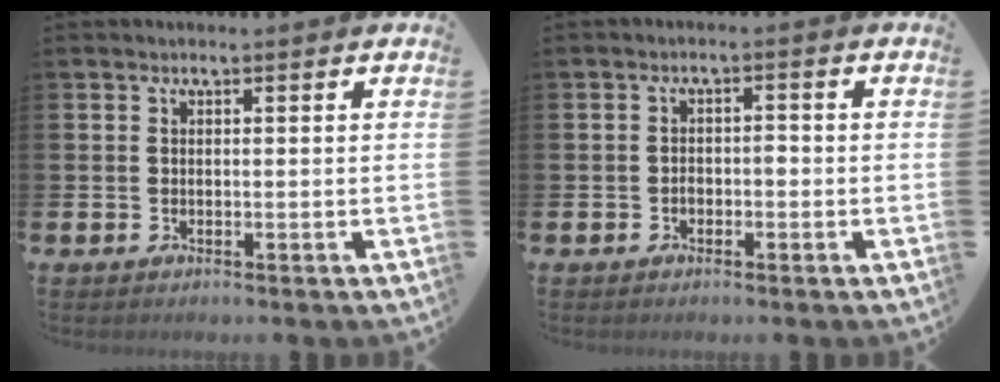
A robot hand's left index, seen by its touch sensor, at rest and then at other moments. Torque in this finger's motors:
{"motor_torque": [0.56, 0.56, 0.02, 0.03]}